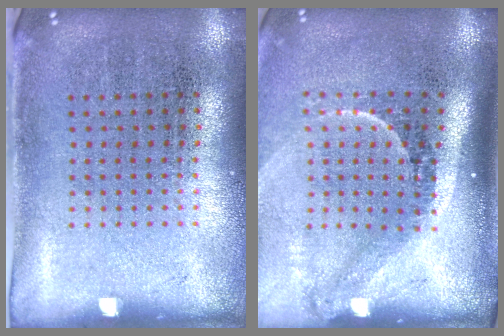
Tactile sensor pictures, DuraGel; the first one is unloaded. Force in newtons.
{"total": 2.3, "press": 1.4, "slide": 1.8}